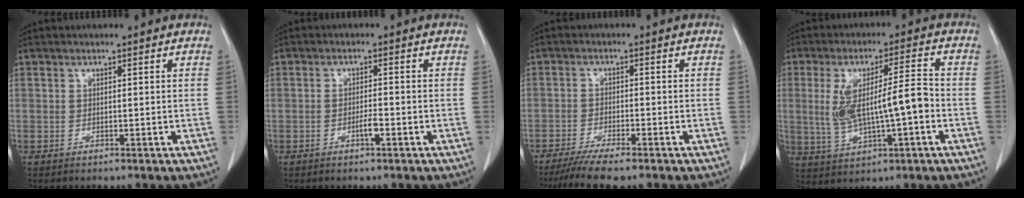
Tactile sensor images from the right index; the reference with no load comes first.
{"total": 1.9, "force": [-0.9, 0.2, 1.7], "torque": [-0.031, 0.000, -0.014]}
{"total": 7.3, "force": [-5.9, 0.2, 4.3], "torque": [-0.067, -0.018, -0.097]}
{"total": 10.5, "force": [-0.8, 2.2, 10.2], "torque": [-0.199, 0.017, -0.004]}